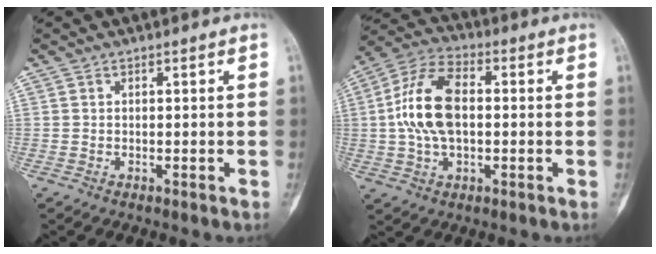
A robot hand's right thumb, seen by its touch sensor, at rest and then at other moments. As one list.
[{"total": 13.3, "force": [0.6, 7.7, 10.9], "torque": [-0.210, 0.026, 0.005]}]